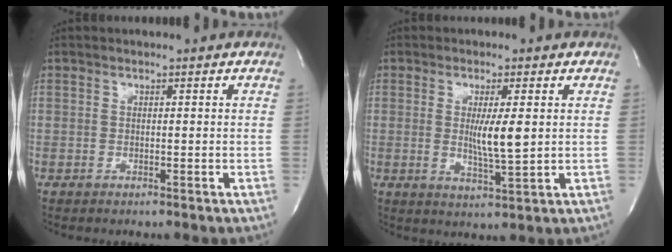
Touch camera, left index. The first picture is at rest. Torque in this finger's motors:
{"motor_torque": [0.52, 0.09, 0.13, 0.09]}